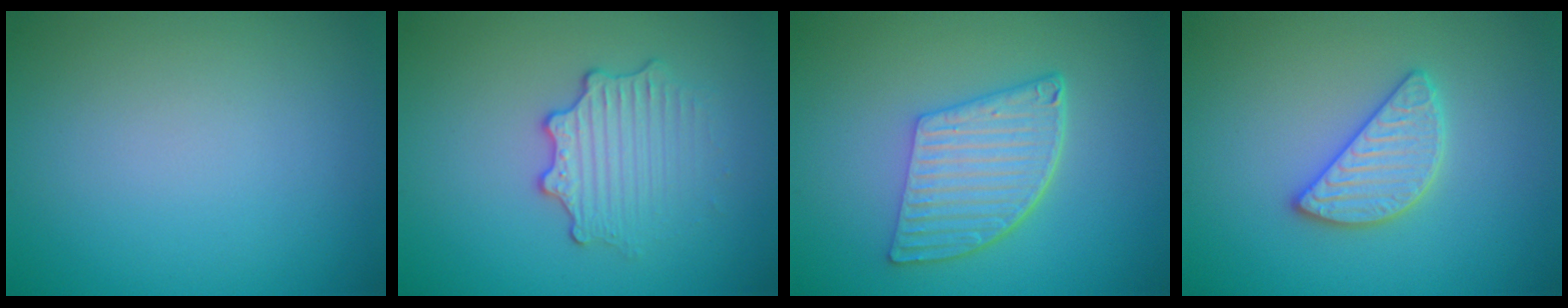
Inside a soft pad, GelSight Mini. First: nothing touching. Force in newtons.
{"total": 3.0, "press": 2.6, "slide": 1.5}
{"total": 5.7, "press": 4.2, "slide": 3.9}
{"total": 2.9, "press": 2.9, "slide": 0.3}